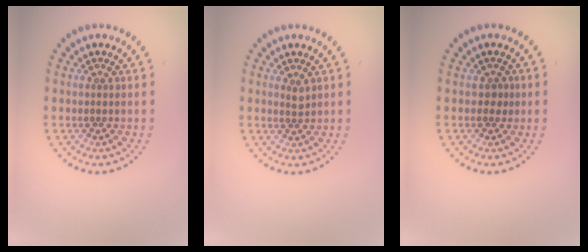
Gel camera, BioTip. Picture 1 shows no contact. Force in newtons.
{"total": 0.9, "press": 0.7, "slide": 0.6}
{"total": 0.9, "press": 0.7, "slide": 0.5}